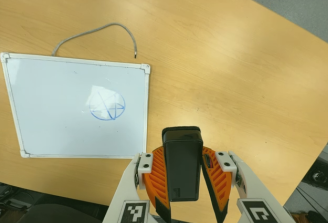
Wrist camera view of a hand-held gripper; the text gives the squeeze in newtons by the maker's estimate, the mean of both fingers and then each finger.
{"total": 7.9, "left": 7.1, "right": 8.6}